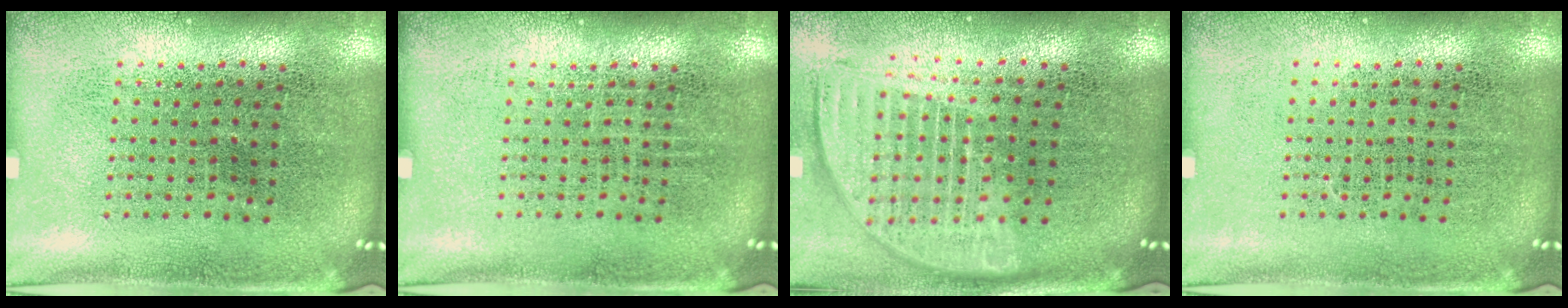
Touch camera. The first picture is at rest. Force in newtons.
{"total": 0.0}
{"total": 1.8, "press": 1.5, "slide": 0.9}
{"total": 0.0}